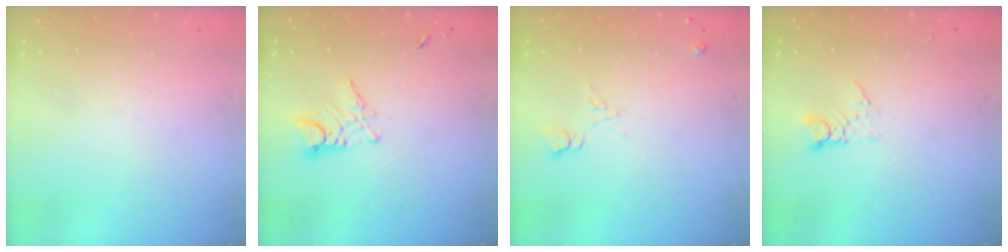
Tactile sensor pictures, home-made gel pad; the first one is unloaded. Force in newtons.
{"total": 6.1, "press": 6.1, "slide": 0.5}
{"total": 6.6, "press": 6.5, "slide": 0.9}
{"total": 4.0, "press": 4.0, "slide": 0.2}